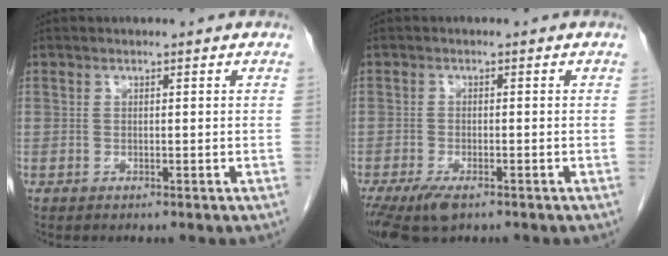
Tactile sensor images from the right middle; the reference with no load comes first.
{"total": 6.1, "force": [-4.1, 2.1, 4.0], "torque": [-0.075, -0.013, -0.070]}